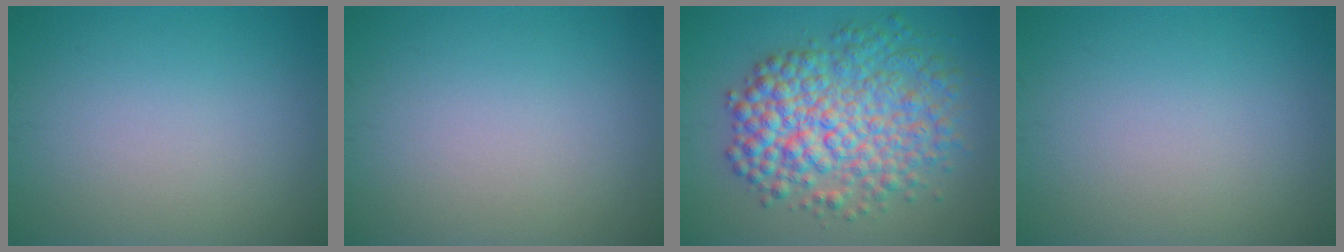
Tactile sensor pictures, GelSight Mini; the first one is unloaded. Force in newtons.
{"total": 0.0}
{"total": 8.5, "press": 8.5, "slide": 0.1}
{"total": 0.0}